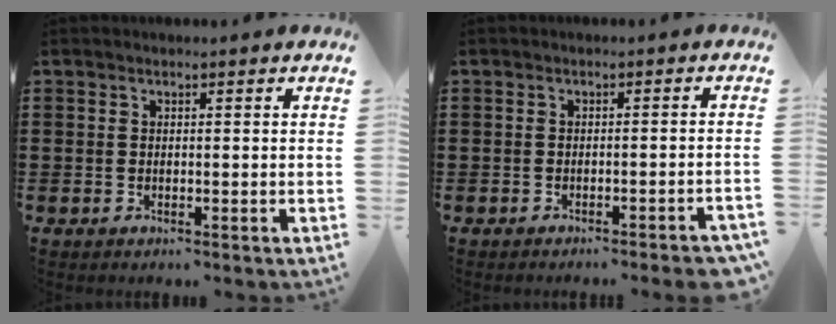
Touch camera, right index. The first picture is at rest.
{"total": 2.2, "force": [-1.8, -0.2, 1.2], "torque": [-0.020, -0.002, -0.033]}